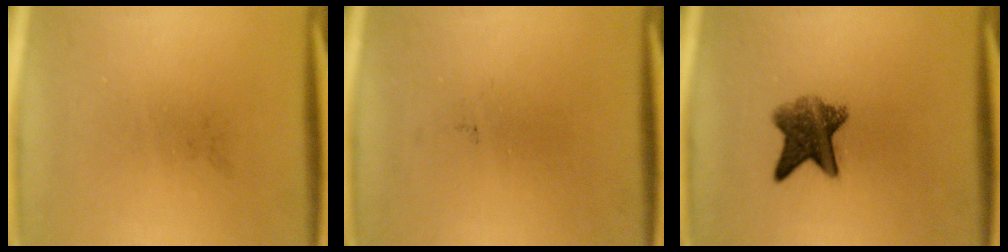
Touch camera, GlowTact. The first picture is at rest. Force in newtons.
{"total": 0.0}
{"total": 7.0}